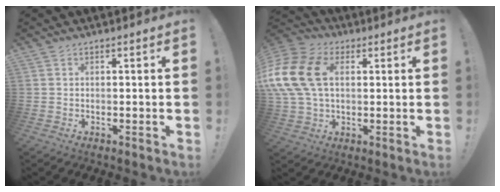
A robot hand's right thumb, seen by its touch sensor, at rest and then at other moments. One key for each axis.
{"total": 18.7, "fx": 3.2, "fy": 13.0, "fz": 13.0, "tx": -0.271, "ty": 0.015, "tz": 0.062}